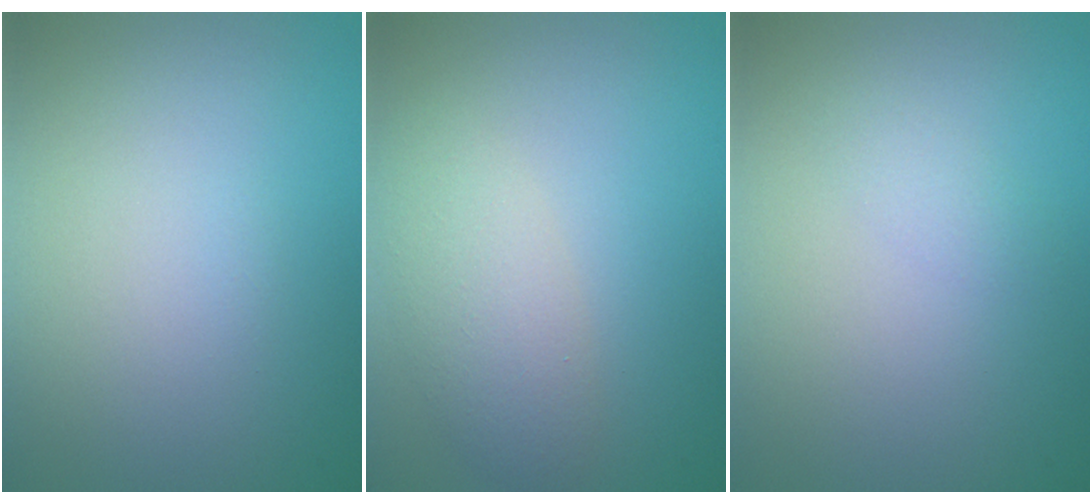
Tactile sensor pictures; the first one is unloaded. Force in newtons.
{"total": 3.2, "press": 3.1, "slide": 0.3}
{"total": 0.9, "press": 0.9, "slide": 0.1}